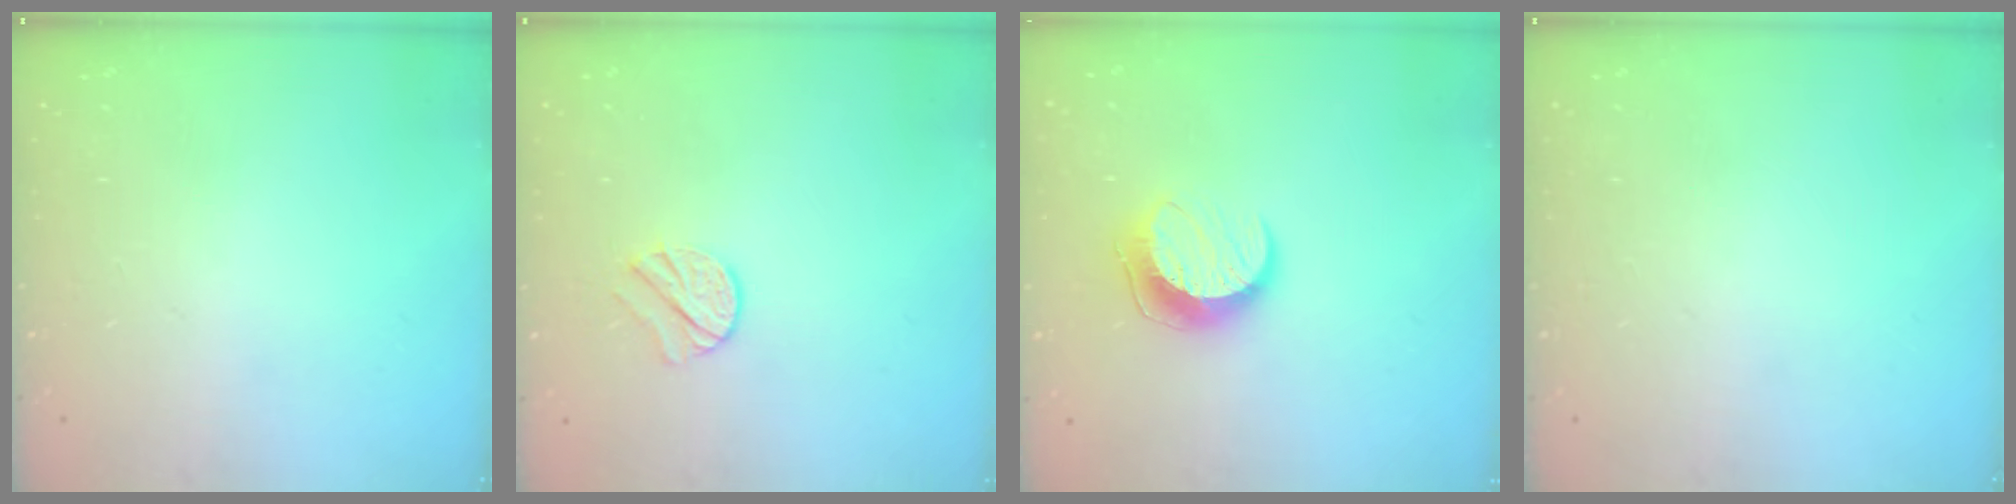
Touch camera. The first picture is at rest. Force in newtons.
{"total": 7.3, "press": 7.3, "slide": 0.1}
{"total": 10.0, "press": 10.0, "slide": 0.1}
{"total": 0.0}